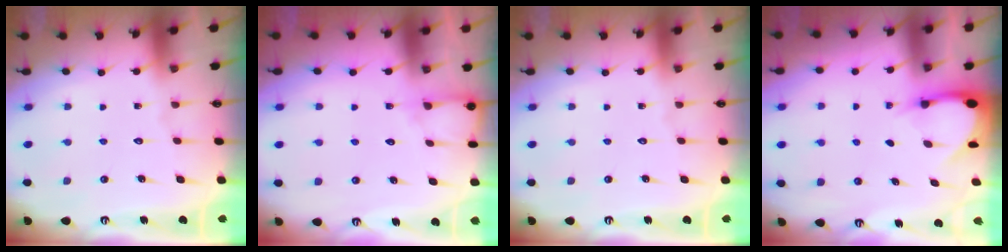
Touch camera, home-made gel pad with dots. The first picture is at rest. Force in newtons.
{"total": 5.3, "press": 5.3, "slide": 0.5}
{"total": 0.0}
{"total": 3.5, "press": 3.5, "slide": 0.2}